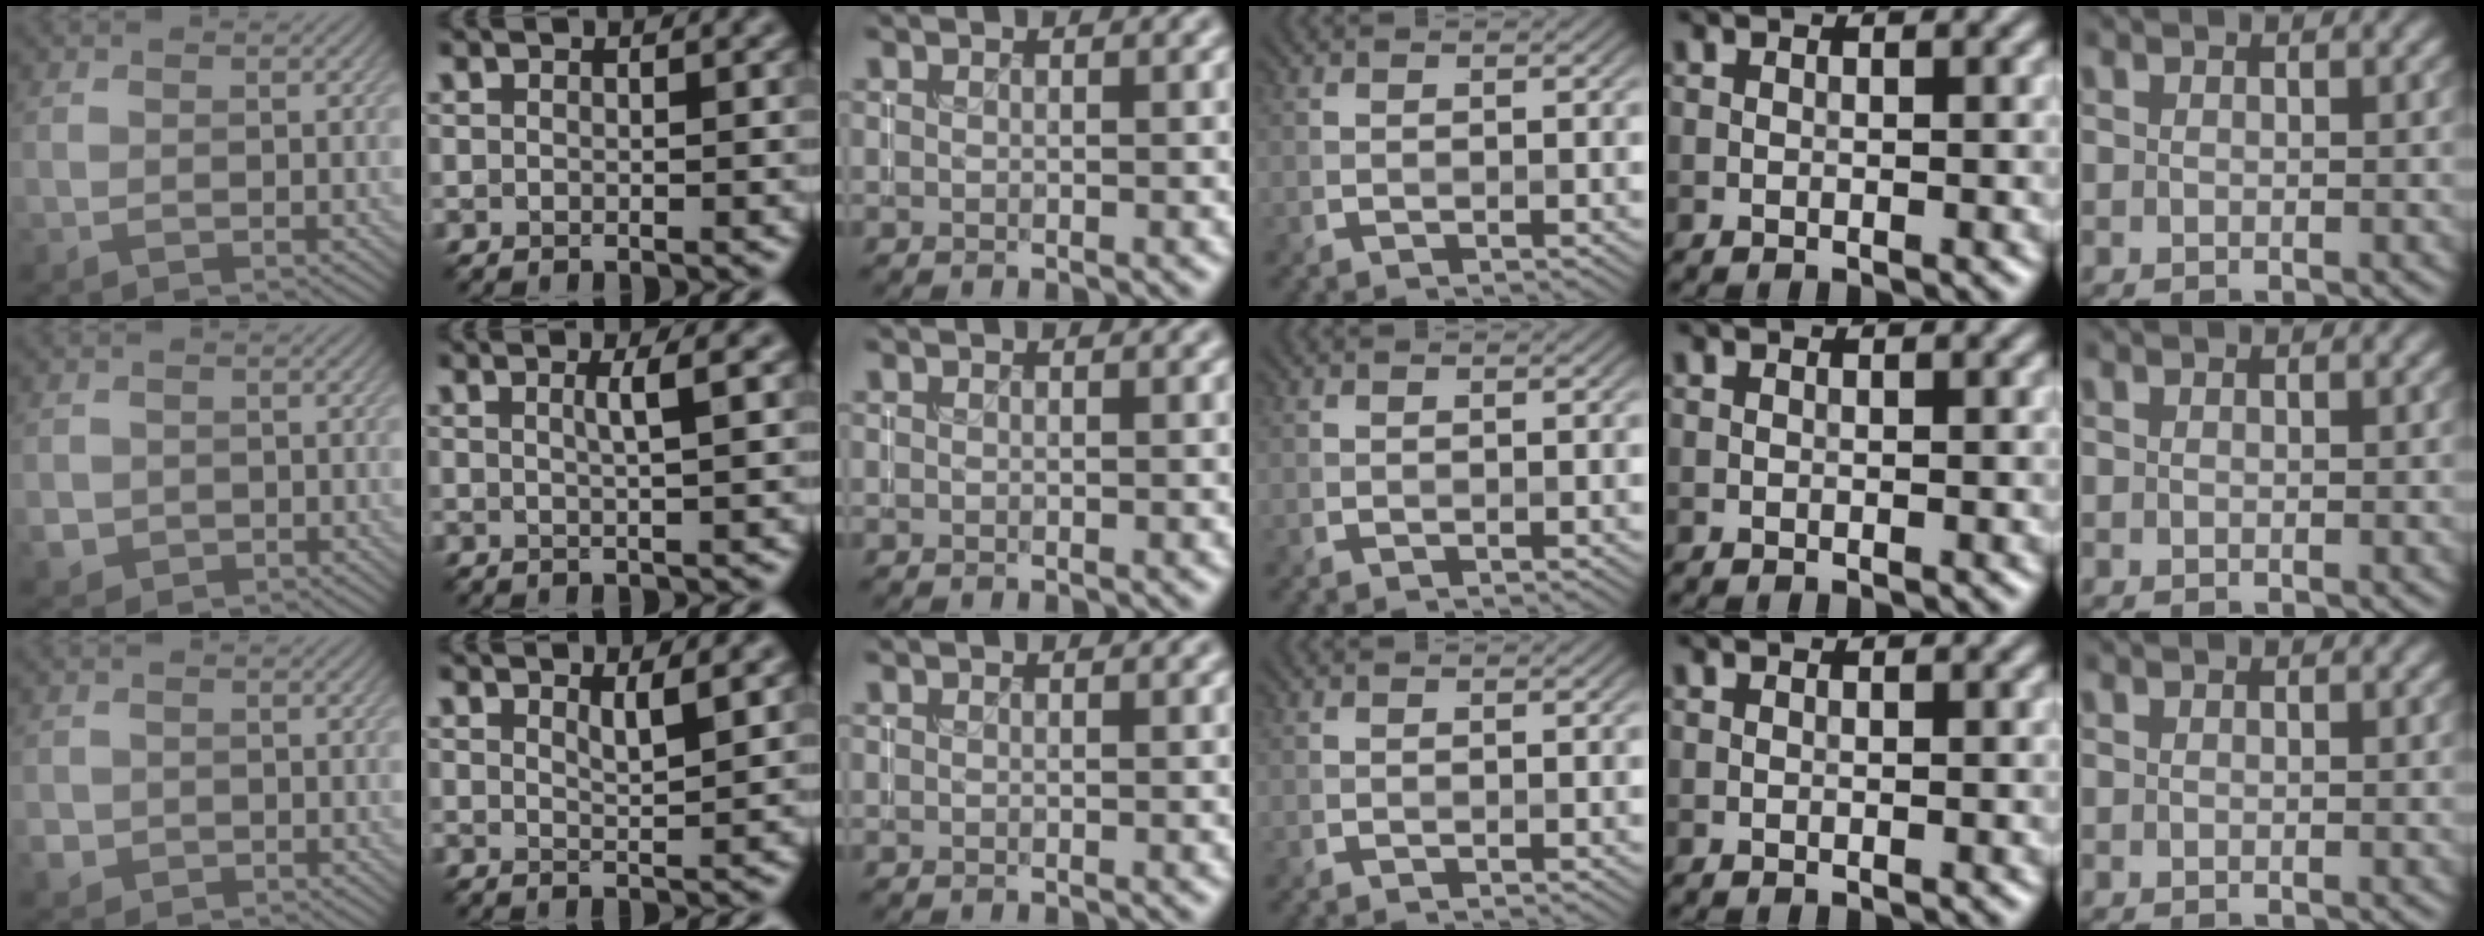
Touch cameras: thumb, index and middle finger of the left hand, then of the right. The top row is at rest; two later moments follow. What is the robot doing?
{"motion": "insert", "object": "coin"}